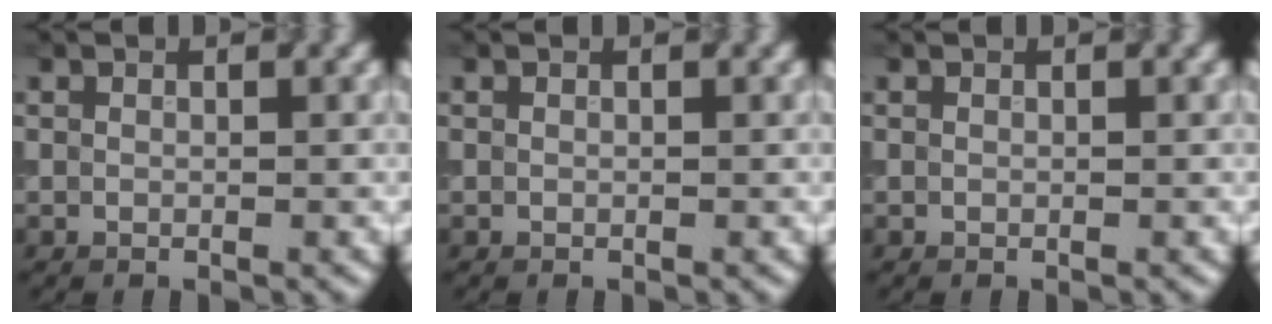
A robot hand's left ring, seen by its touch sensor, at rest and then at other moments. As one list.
[{"total": 0.0}, {"total": 0.0}]